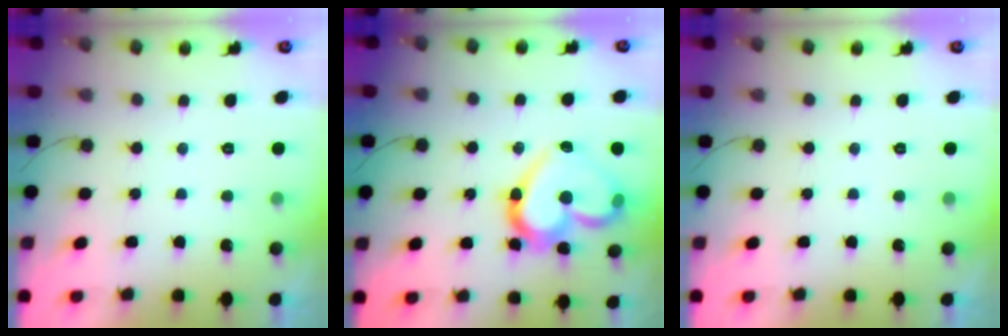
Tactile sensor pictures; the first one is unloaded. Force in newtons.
{"total": 18.6, "press": 18.5, "slide": 1.8}
{"total": 0.0}